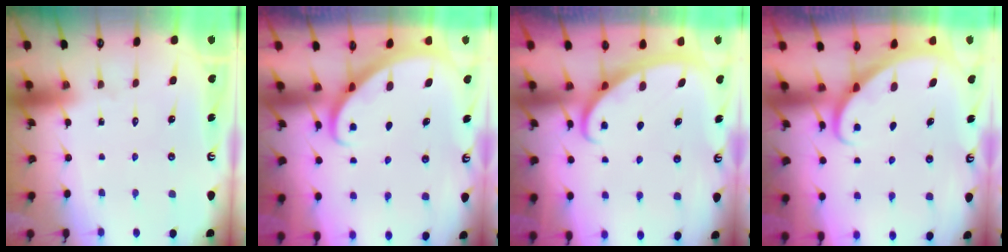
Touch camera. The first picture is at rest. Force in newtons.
{"total": 2.7, "press": 2.7, "slide": 0.2}
{"total": 2.9, "press": 2.9, "slide": 0.3}
{"total": 2.3, "press": 2.3, "slide": 0.1}